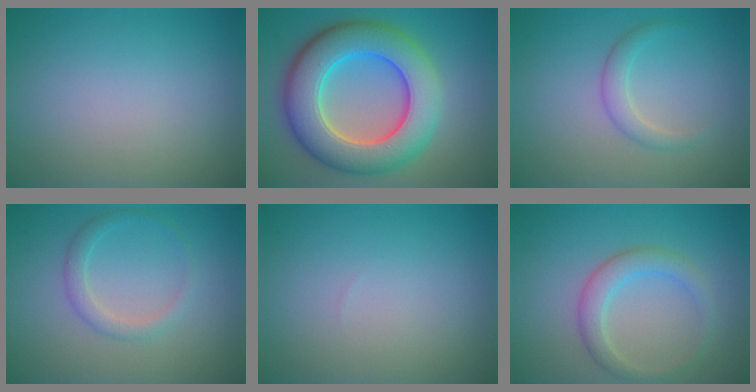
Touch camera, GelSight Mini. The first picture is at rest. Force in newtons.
{"total": 10.4, "press": 10.3, "slide": 0.7}
{"total": 1.7, "press": 1.7, "slide": 0.0}
{"total": 1.8, "press": 1.8, "slide": 0.2}
{"total": 0.0}
{"total": 2.8, "press": 2.8, "slide": 0.1}